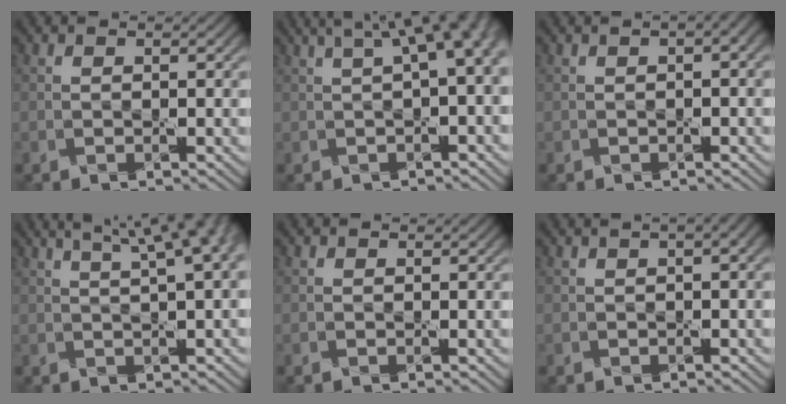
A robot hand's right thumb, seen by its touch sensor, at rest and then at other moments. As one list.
[{"total": 8.6, "force": [2.6, 3.0, 7.6], "torque": [-0.081, 0.034, 0.030]}, {"total": 2.4, "force": [0.6, 0.8, 2.2], "torque": [-0.035, 0.005, 0.008]}, {"total": 10.0, "force": [5.2, 2.8, 8.0], "torque": [-0.076, 0.049, 0.045]}, {"total": 0.0}, {"total": 3.2, "force": [1.3, 1.1, 2.8], "torque": [-0.039, 0.006, 0.007]}]